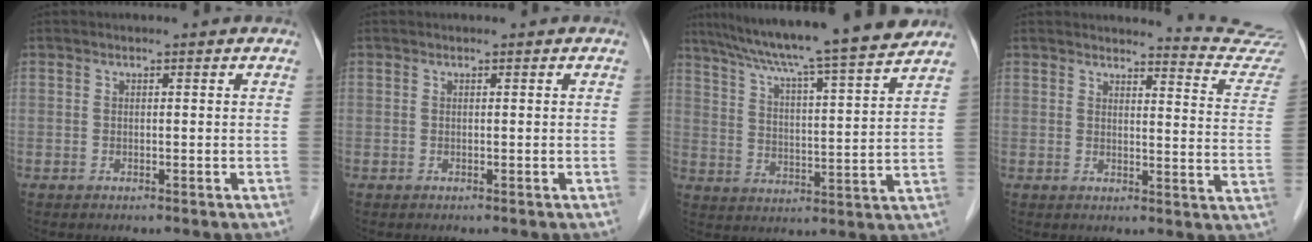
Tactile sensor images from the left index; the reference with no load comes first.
{"total": 0.0}
{"total": 20.0, "force": [17.4, -0.4, 10.0], "torque": [-0.165, 0.001, 0.254]}
{"total": 11.4, "force": [11.3, -1.0, -0.2], "torque": [0.008, -0.110, 0.103]}